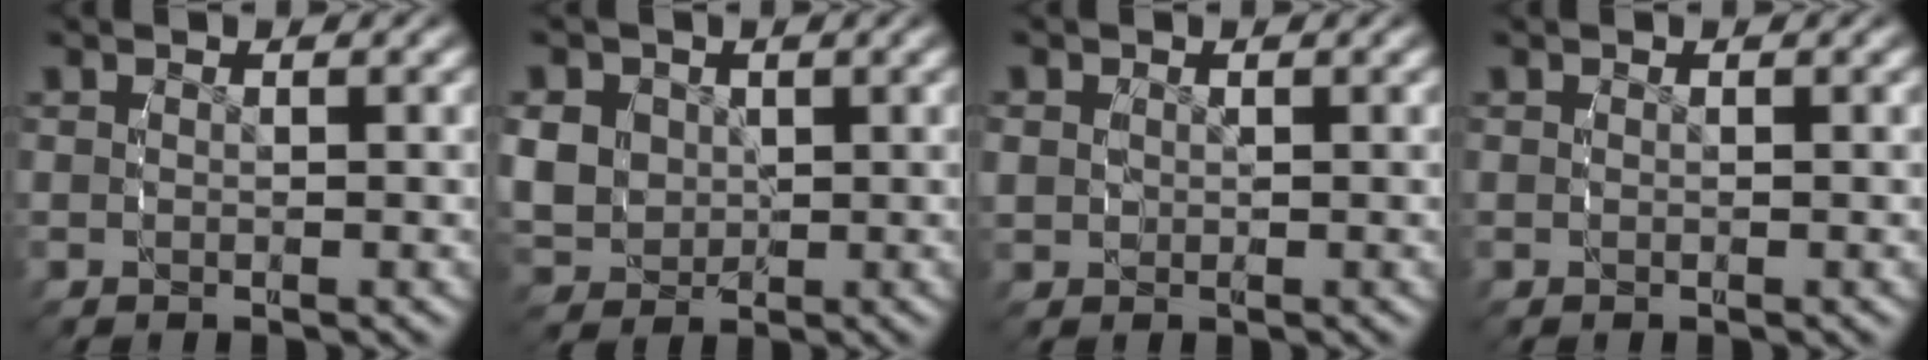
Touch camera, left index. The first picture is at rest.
{"total": 6.2, "force": [0.0, 5.8, 2.3], "torque": [-0.069, -0.027, 0.012]}
{"total": 1.9, "force": [0.2, 1.8, 0.5], "torque": [-0.022, -0.009, 0.009]}
{"total": 0.0}